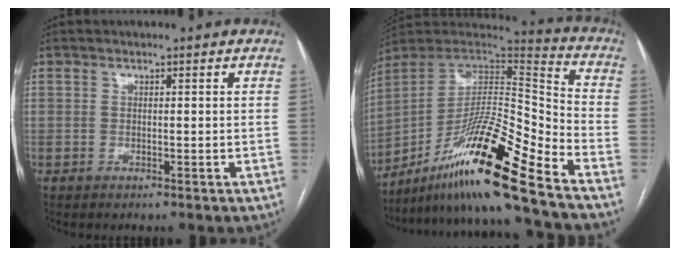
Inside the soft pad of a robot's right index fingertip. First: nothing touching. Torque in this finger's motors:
{"motor_torque": [0.30, -0.11, 0.34, 0.08]}